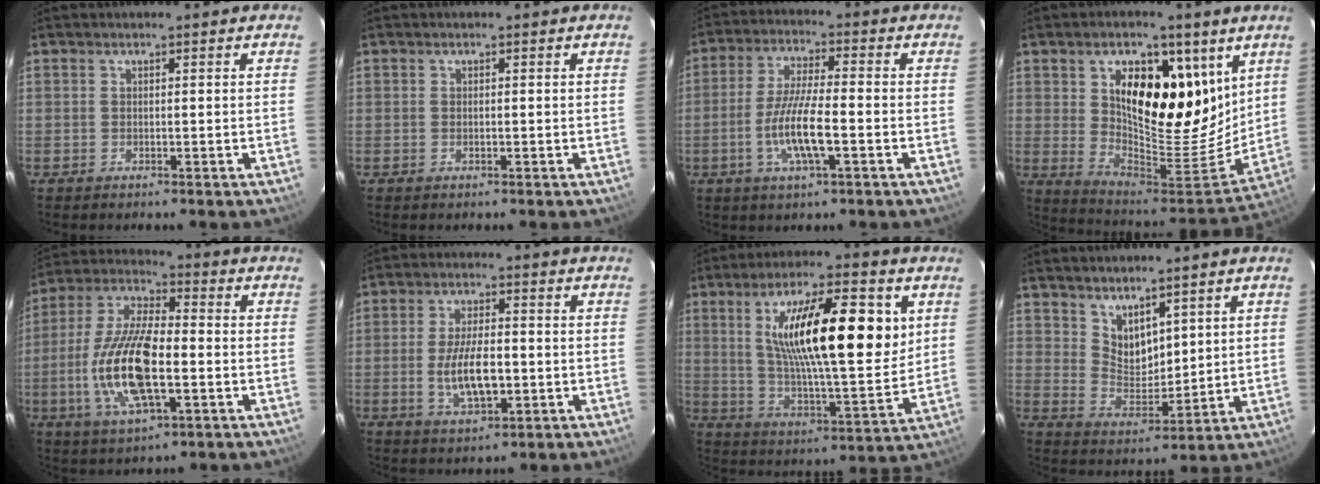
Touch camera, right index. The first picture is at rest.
{"total": 0.0}
{"total": 9.5, "force": [-3.0, 1.6, 8.9], "torque": [-0.177, -0.007, -0.058]}
{"total": 20.4, "force": [8.8, 10.4, 15.2], "torque": [-0.242, -0.008, 0.152]}
{"total": 17.2, "force": [-3.6, 6.3, 15.6], "torque": [-0.323, -0.006, -0.070]}
{"total": 9.1, "force": [-1.7, 3.7, 8.1], "torque": [-0.159, -0.008, -0.026]}
{"total": 21.9, "force": [6.8, 5.7, 20.0], "torque": [-0.333, 0.005, 0.113]}
{"total": 7.0, "force": [5.0, 3.7, 3.2], "torque": [-0.049, -0.004, 0.102]}